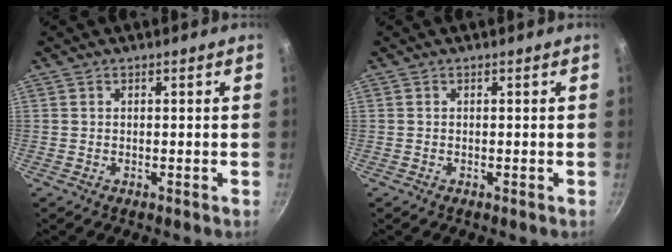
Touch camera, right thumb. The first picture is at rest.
{"total": 0.0}